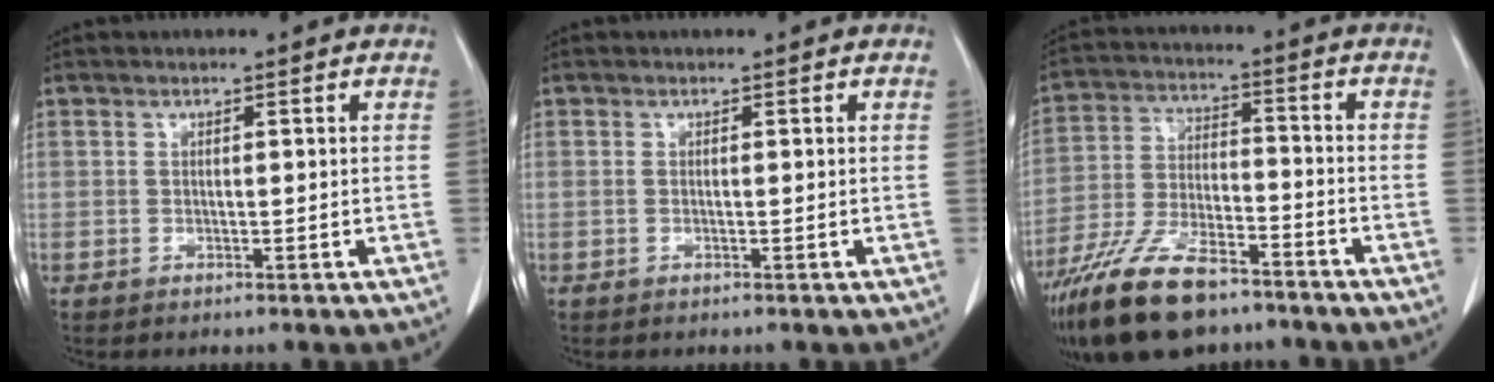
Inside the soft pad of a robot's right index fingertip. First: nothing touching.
{"total": 0.0}
{"total": 15.3, "force": [-11.2, 4.9, 9.2], "torque": [-0.194, -0.017, -0.205]}